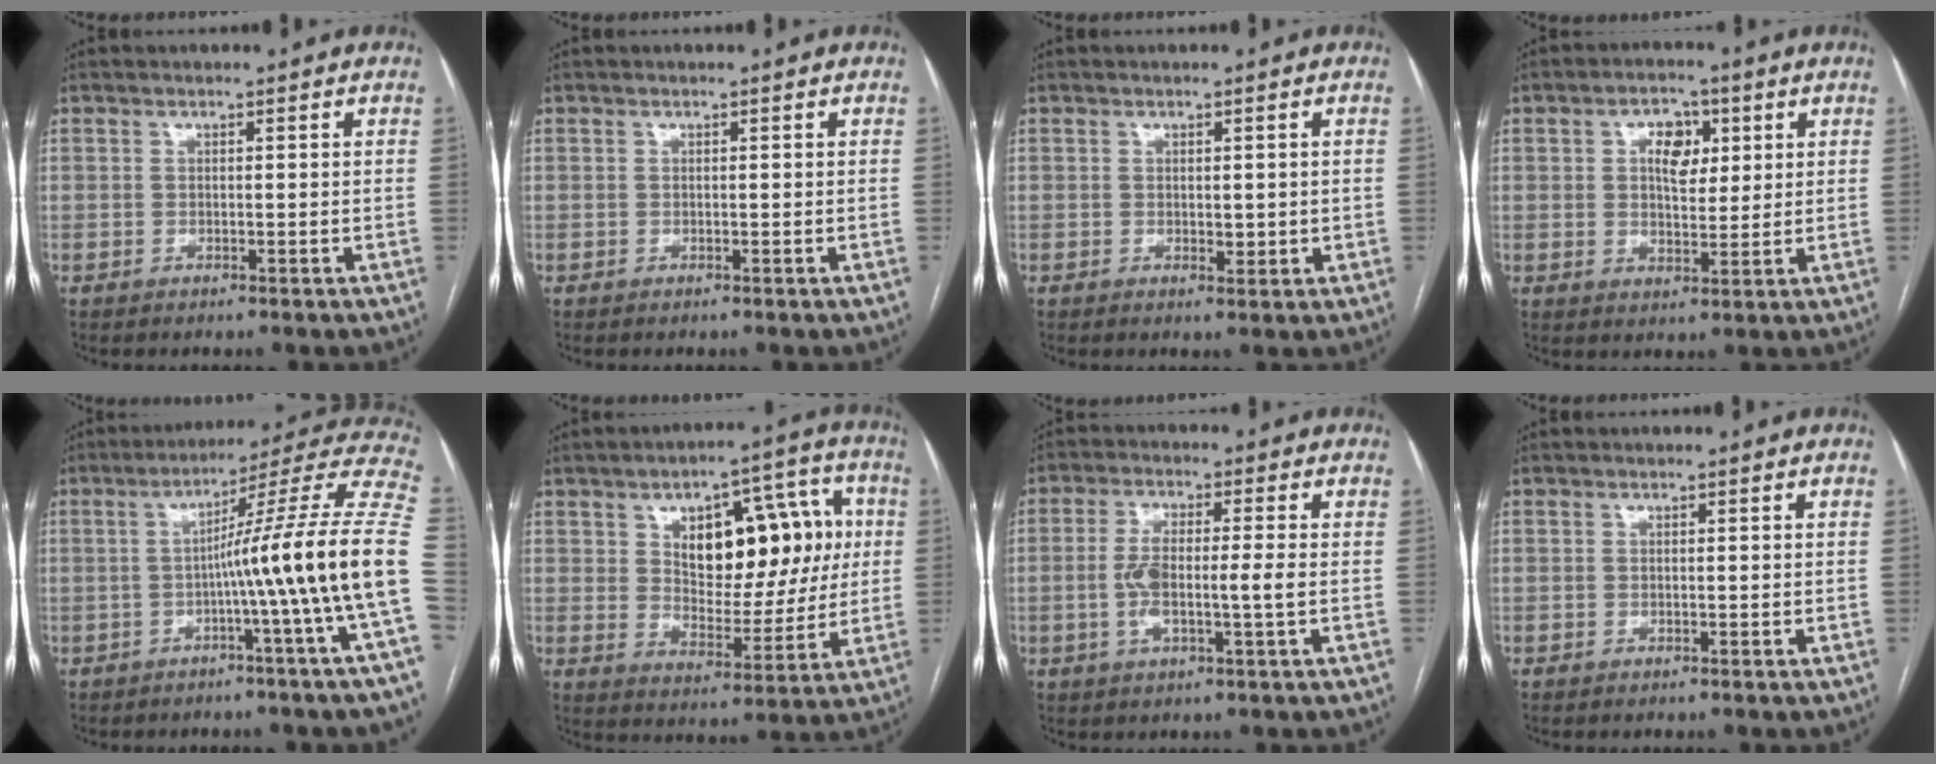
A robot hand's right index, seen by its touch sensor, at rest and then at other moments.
{"total": 0.0}
{"total": 1.9, "force": [0.1, 1.1, 1.5], "torque": [-0.021, -0.004, 0.007]}
{"total": 6.1, "force": [2.0, 3.6, 4.5], "torque": [-0.072, 0.013, 0.037]}
{"total": 18.3, "force": [-3.1, -3.0, 17.8], "torque": [-0.209, 0.021, -0.060]}
{"total": 15.9, "force": [3.8, 8.0, 13.2], "torque": [-0.177, 0.034, 0.065]}
{"total": 7.0, "force": [-0.7, 1.1, 6.8], "torque": [-0.140, 0.008, -0.014]}
{"total": 0.0}